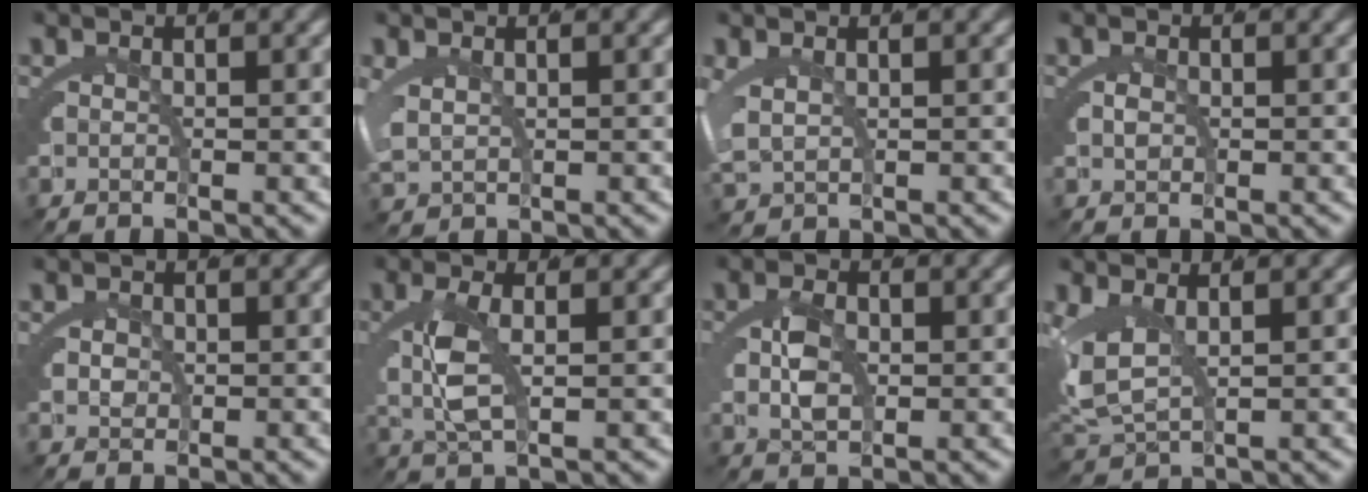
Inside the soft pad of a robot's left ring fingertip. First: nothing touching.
{"total": 2.4, "force": [0.8, 1.7, 1.5], "torque": [-0.057, -0.016, 0.031]}
{"total": 2.7, "force": [0.7, 1.9, 1.7], "torque": [-0.064, -0.018, 0.031]}
{"total": 0.5, "force": [0.1, -0.3, 0.4], "torque": [-0.011, -0.007, 0.007]}
{"total": 1.6, "force": [0.0, 1.4, 0.8], "torque": [-0.024, -0.011, 0.004]}
{"total": 3.9, "force": [0.6, 1.1, 3.6], "torque": [-0.087, -0.007, 0.018]}
{"total": 2.6, "force": [0.2, 1.4, 2.2], "torque": [-0.049, -0.004, 0.008]}
{"total": 5.0, "force": [0.6, 3.4, 3.6], "torque": [-0.113, -0.025, 0.030]}